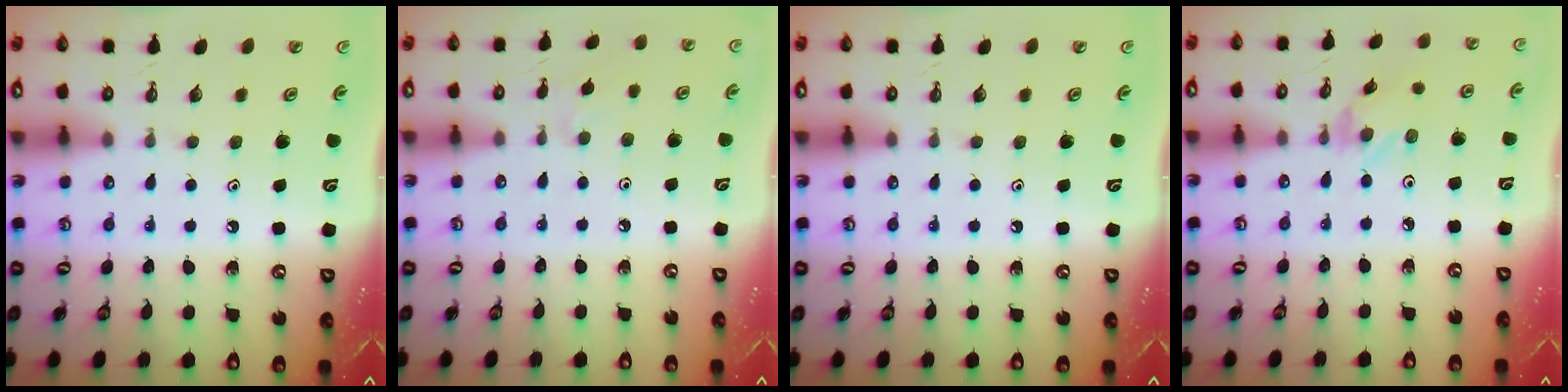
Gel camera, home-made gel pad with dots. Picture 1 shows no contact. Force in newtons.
{"total": 3.5, "press": 3.4, "slide": 0.6}
{"total": 0.0}
{"total": 1.3, "press": 1.3, "slide": 0.1}